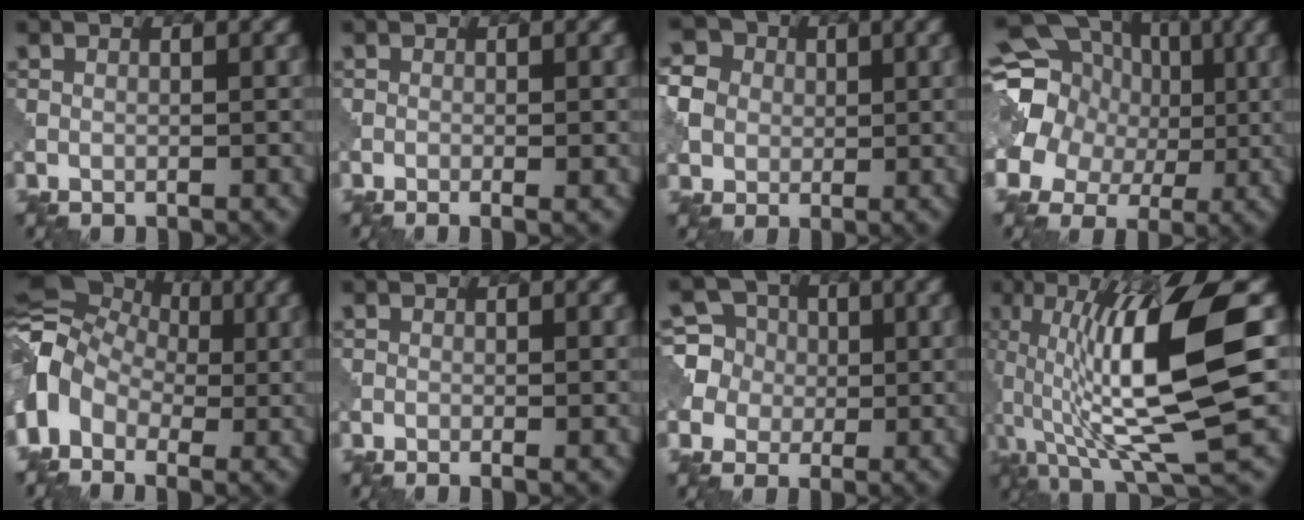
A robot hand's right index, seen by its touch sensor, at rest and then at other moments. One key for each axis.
{"total": 1.6, "fx": -0.5, "fy": 0.6, "fz": 1.4, "tx": -0.004, "ty": 0.002, "tz": -0.013}
{"total": 3.9, "fx": 0.5, "fy": 3.7, "fz": 0.9, "tx": -0.052, "ty": 0.014, "tz": 0.011}
{"total": 15.9, "fx": 3.8, "fy": 14.1, "fz": 6.3, "tx": -0.173, "ty": 0.033, "tz": 0.037}
{"total": 7.4, "fx": -0.9, "fy": 6.0, "fz": 4.3, "tx": -0.089, "ty": 0.016, "tz": -0.023}
{"total": 1.2, "fx": -0.3, "fy": 0.4, "fz": 1.1, "tx": 0.000, "ty": 0.000, "tz": -0.008}
{"total": 4.9, "fx": 0.7, "fy": 4.8, "fz": 0.4, "tx": -0.013, "ty": 0.020, "tz": 0.003}
{"total": 11.9, "fx": 0.2, "fy": 2.5, "fz": 11.7, "tx": -0.205, "ty": 0.006, "tz": 0.014}